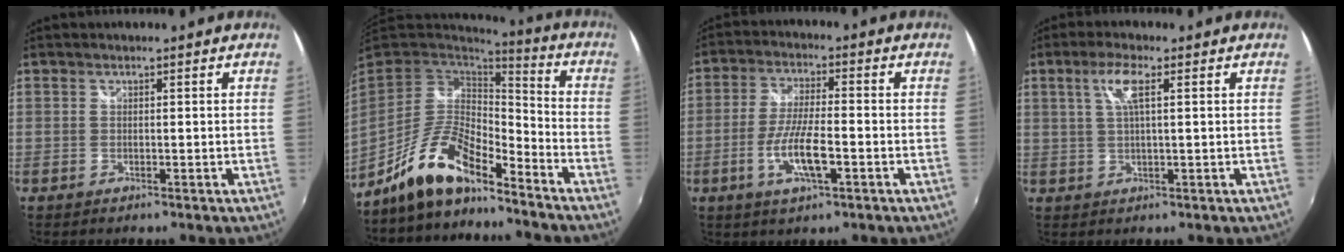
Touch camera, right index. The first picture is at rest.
{"total": 13.9, "force": [-10.6, 3.7, 8.2], "torque": [-0.175, -0.003, -0.201]}
{"total": 8.9, "force": [-3.2, 2.2, 8.0], "torque": [-0.159, -0.007, -0.059]}
{"total": 4.7, "force": [1.6, 0.6, 4.4], "torque": [-0.089, 0.004, 0.031]}